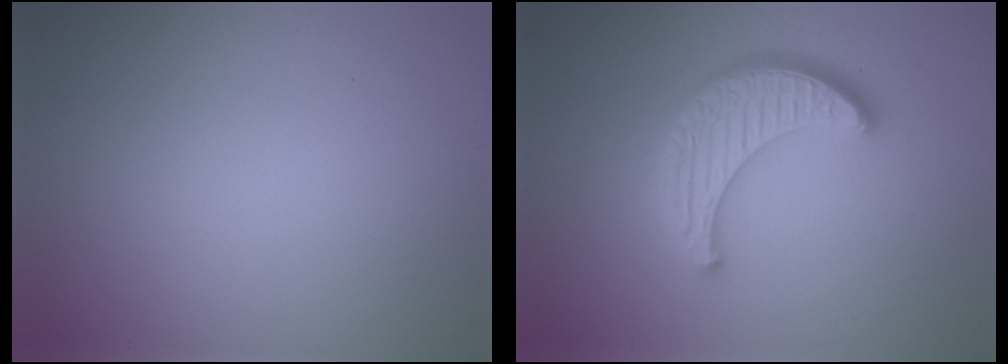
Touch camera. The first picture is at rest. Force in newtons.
{"total": 4.5, "press": 3.8, "slide": 2.4}